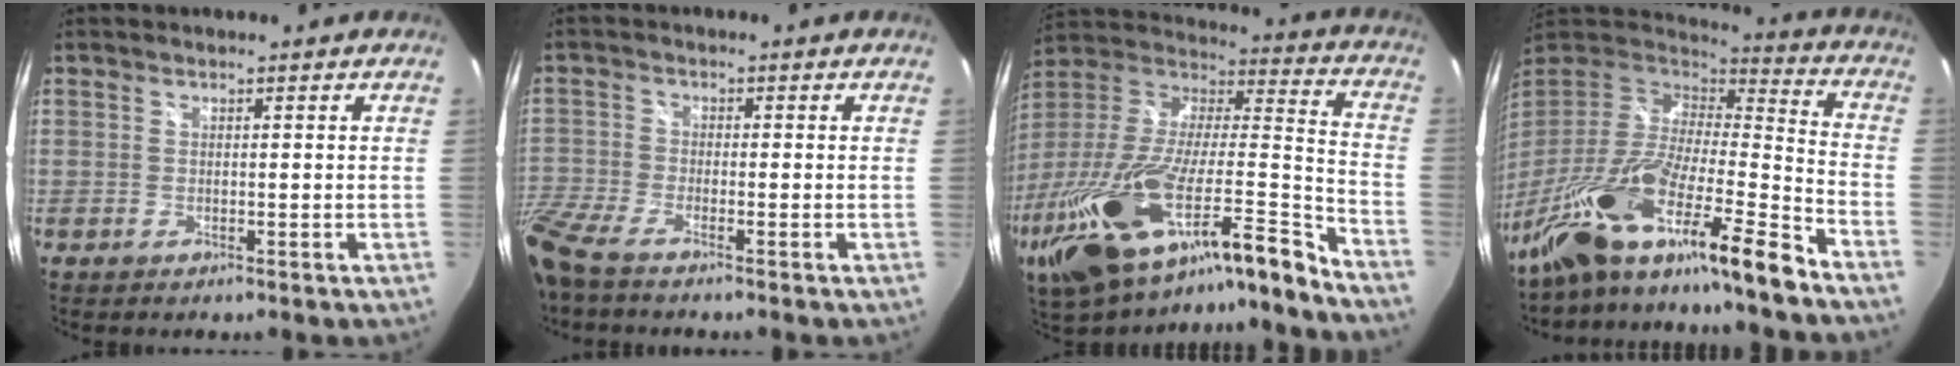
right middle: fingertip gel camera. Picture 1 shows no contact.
{"total": 9.5, "force": [-7.6, 2.2, 5.2], "torque": [-0.142, -0.026, -0.155]}
{"total": 31.7, "force": [-21.8, 5.2, 22.4], "torque": [-0.371, -0.069, -0.362]}
{"total": 25.8, "force": [-18.6, 3.3, 17.5], "torque": [-0.297, -0.055, -0.325]}